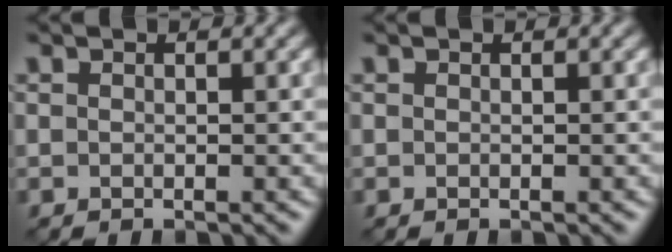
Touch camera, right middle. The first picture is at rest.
{"total": 0.0}